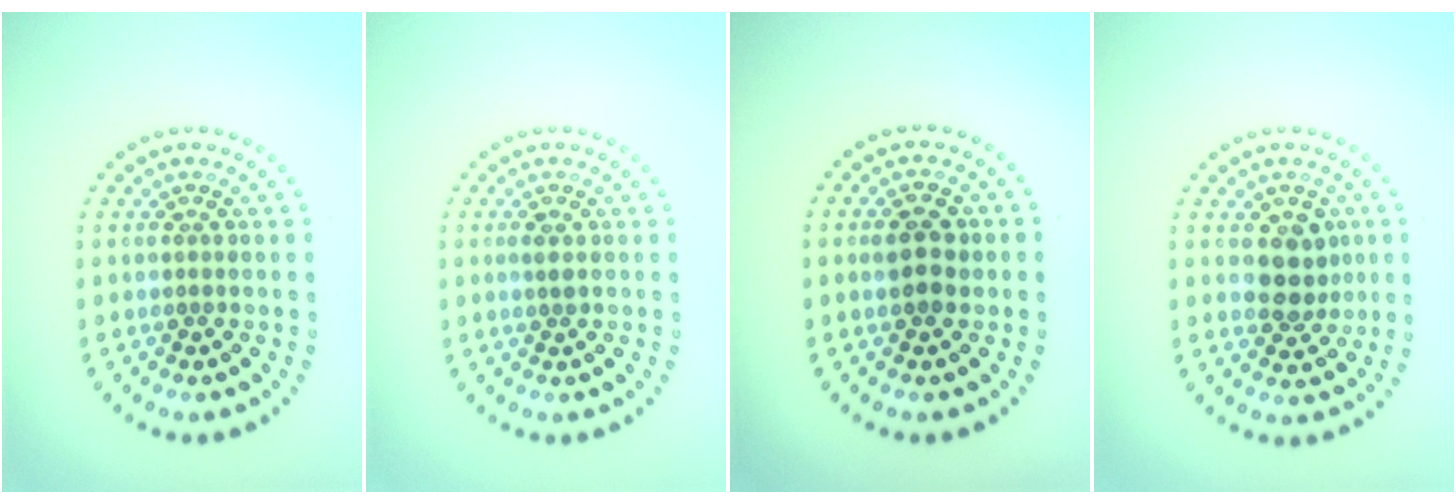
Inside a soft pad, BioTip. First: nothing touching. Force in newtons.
{"total": 1.0, "press": 0.9, "slide": 0.4}
{"total": 2.6, "press": 2.6, "slide": 0.0}
{"total": 3.5, "press": 3.4, "slide": 0.9}